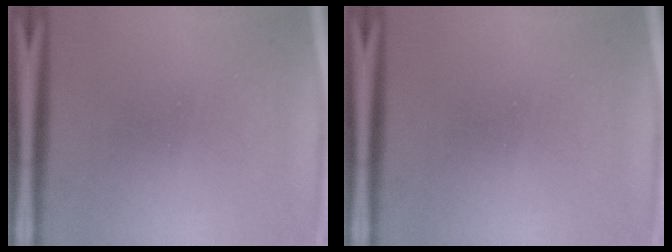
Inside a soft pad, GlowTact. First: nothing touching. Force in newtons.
{"total": 0.0}